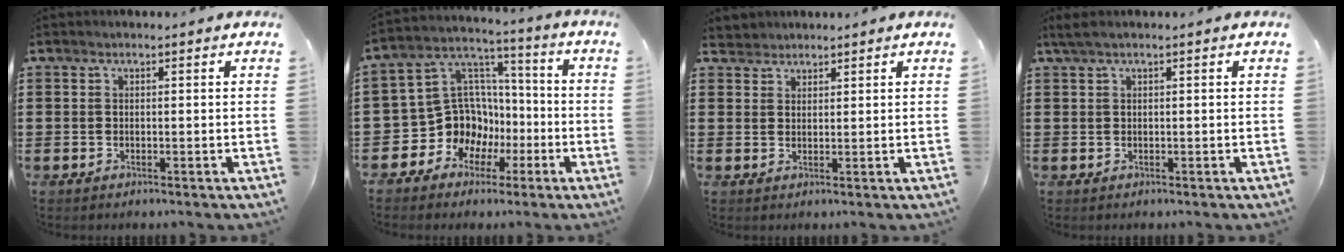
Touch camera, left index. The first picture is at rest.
{"total": 10.8, "force": [-3.1, 9.9, 3.0], "torque": [-0.108, -0.002, -0.048]}
{"total": 1.9, "force": [1.7, 0.6, -0.3], "torque": [0.000, 0.005, 0.036]}
{"total": 1.0, "force": [0.2, 0.0, 0.9], "torque": [-0.015, -0.002, 0.006]}